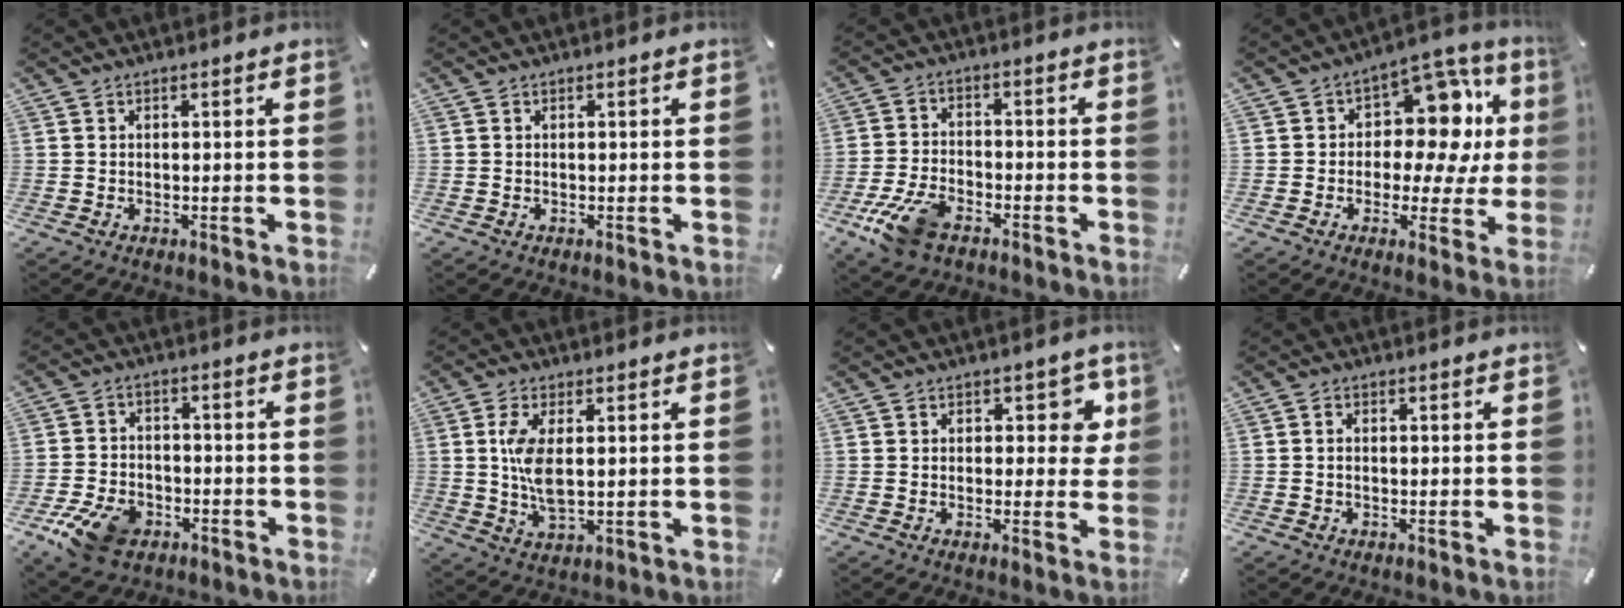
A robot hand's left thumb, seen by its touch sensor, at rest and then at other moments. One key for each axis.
{"total": 0.0}
{"total": 9.7, "fx": -5.9, "fy": 5.1, "fz": 5.8, "tx": -0.125, "ty": 0.023, "tz": -0.109}
{"total": 14.1, "fx": 3.7, "fy": 9.3, "fz": 9.9, "tx": -0.141, "ty": -0.032, "tz": 0.064}
{"total": 9.5, "fx": -5.1, "fy": 6.2, "fz": 5.0, "tx": -0.108, "ty": 0.024, "tz": -0.092}
{"total": 7.7, "fx": 1.0, "fy": 3.4, "fz": 6.8, "tx": -0.150, "ty": -0.007, "tz": 0.011}
{"total": 6.2, "fx": 2.2, "fy": 4.1, "fz": 4.1, "tx": -0.032, "ty": -0.006, "tz": 0.029}
{"total": 1.1, "fx": -0.2, "fy": 0.7, "fz": 0.8, "tx": -0.017, "ty": 0.003, "tz": -0.005}